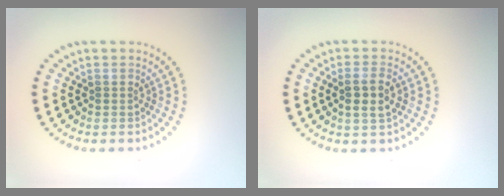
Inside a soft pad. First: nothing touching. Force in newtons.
{"total": 2.3, "press": 2.2, "slide": 0.8}